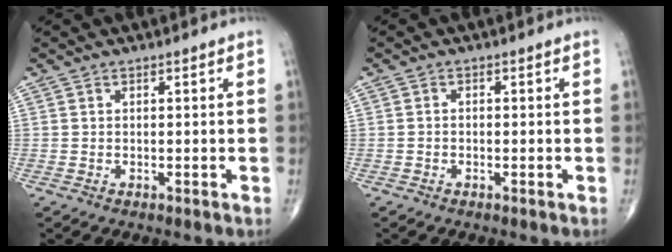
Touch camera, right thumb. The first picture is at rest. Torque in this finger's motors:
{"motor_torque": [-0.40, -0.05, -0.05, 0.04, 0.04]}